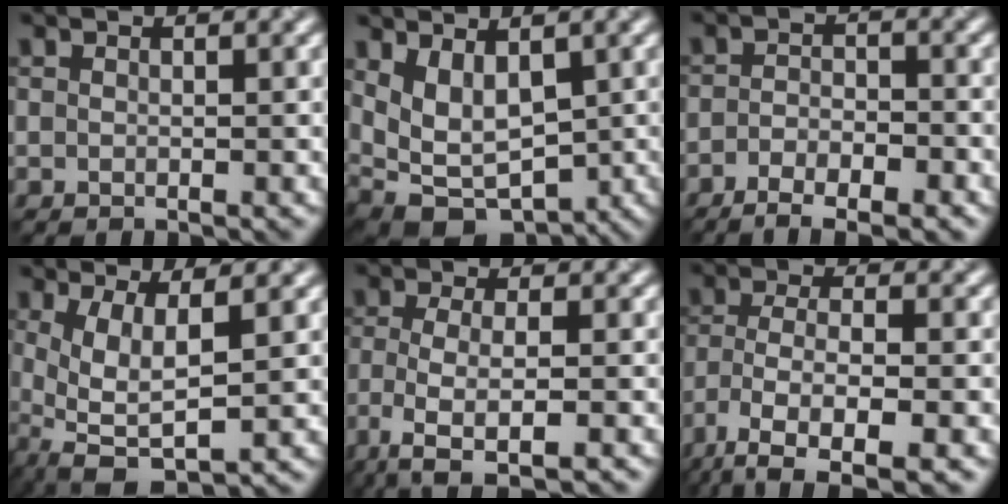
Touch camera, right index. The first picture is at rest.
{"total": 4.1, "force": [0.7, 2.5, 3.2], "torque": [-0.077, -0.011, 0.024]}
{"total": 5.4, "force": [-3.7, 1.7, 3.5], "torque": [-0.062, 0.000, -0.053]}
{"total": 4.9, "force": [-0.1, 1.7, 4.6], "torque": [-0.107, -0.002, 0.005]}
{"total": 4.7, "force": [-3.1, 1.0, 3.4], "torque": [-0.074, -0.002, -0.059]}
{"total": 8.4, "force": [-5.9, 2.5, 5.4], "torque": [-0.110, -0.001, -0.101]}